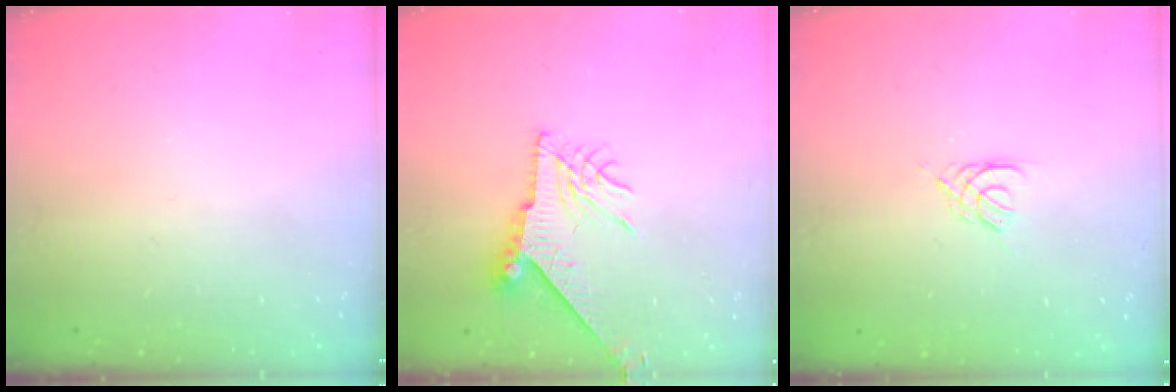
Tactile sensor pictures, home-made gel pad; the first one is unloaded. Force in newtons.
{"total": 8.7, "press": 8.7, "slide": 0.6}
{"total": 2.6, "press": 2.5, "slide": 0.5}